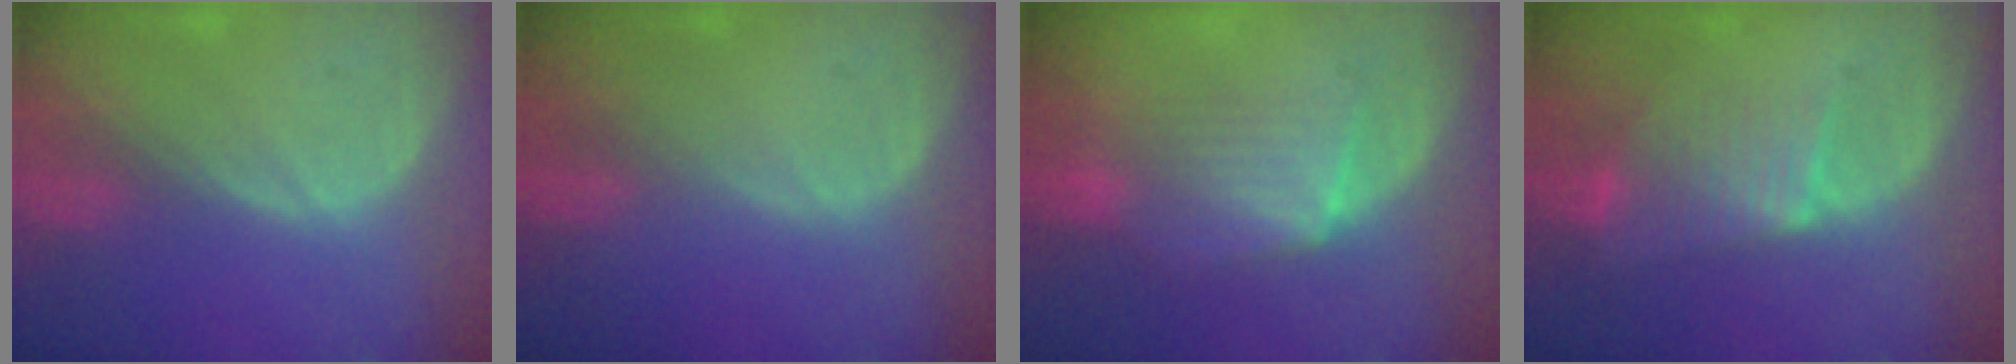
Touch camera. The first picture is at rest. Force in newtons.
{"total": 0.0}
{"total": 7.3, "press": 7.0, "slide": 2.1}
{"total": 7.0, "press": 6.3, "slide": 3.1}